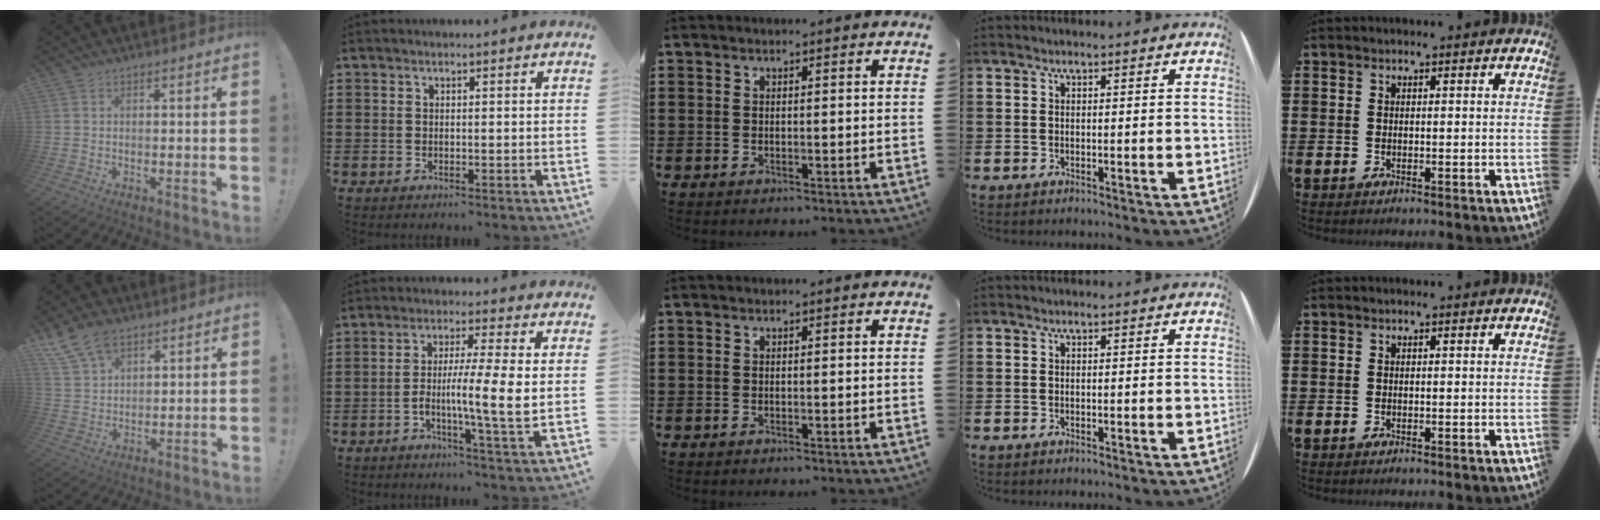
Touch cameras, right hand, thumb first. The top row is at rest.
{"thumb": {"total": 9.4, "force": [7.0, 5.0, 3.9], "torque": [-0.085, -0.030, 0.140]}, "index": {"total": 8.2, "force": [-1.3, 0.0, 8.1], "torque": [-0.142, -0.006, -0.028]}}